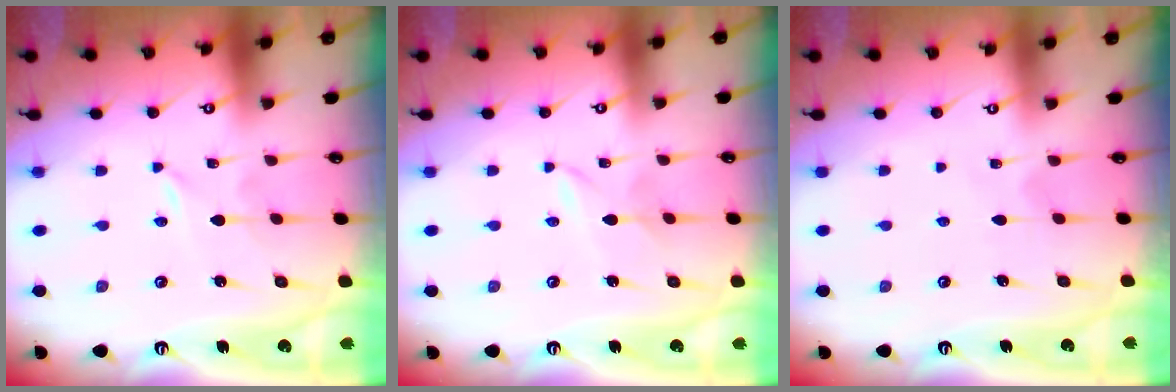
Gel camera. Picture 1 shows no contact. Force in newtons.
{"total": 1.6, "press": 1.6, "slide": 0.2}
{"total": 3.2, "press": 3.2, "slide": 0.3}